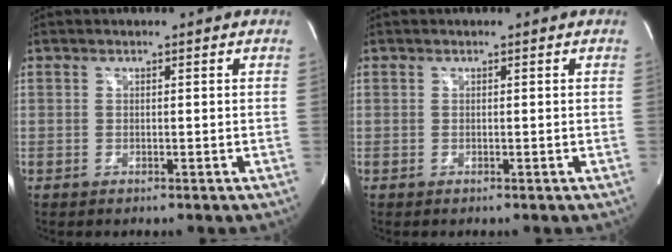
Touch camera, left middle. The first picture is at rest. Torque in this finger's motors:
{"motor_torque": [-0.02, 0.02, 0.02, 0.00]}